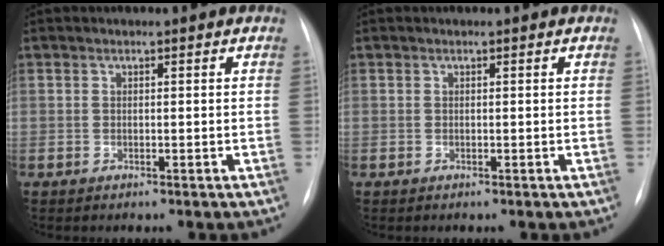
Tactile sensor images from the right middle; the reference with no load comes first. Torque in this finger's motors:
{"motor_torque": [-0.02, 0.00, 0.00, 0.00]}